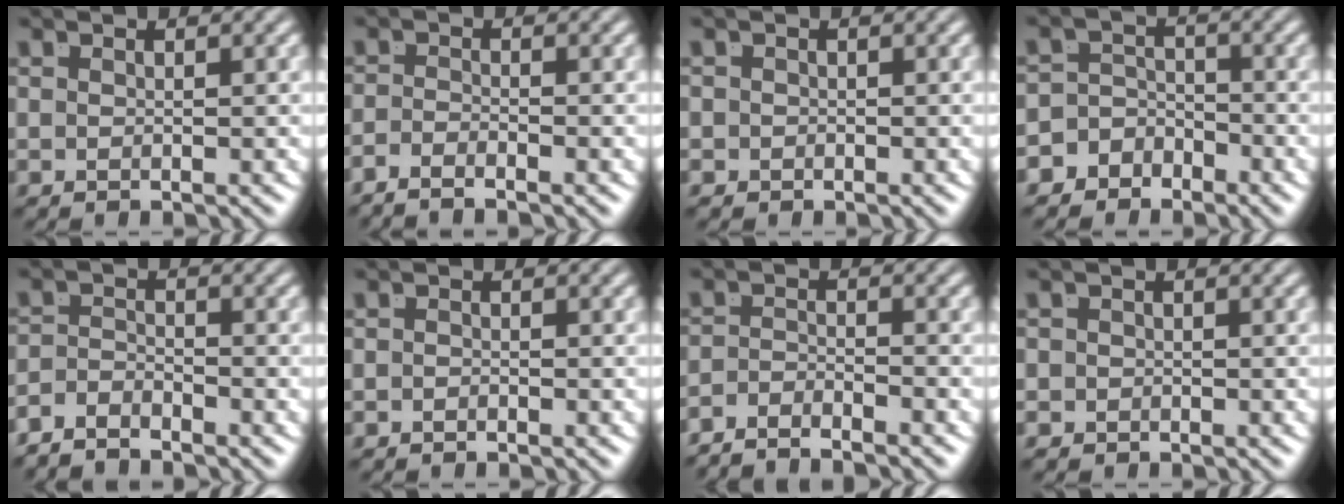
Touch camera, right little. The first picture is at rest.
{"total": 2.3, "force": [-2.2, -0.3, 0.7], "torque": [-0.012, -0.012, -0.035]}
{"total": 1.3, "force": [-0.8, 1.0, -0.1], "torque": [-0.005, -0.012, -0.009]}
{"total": 5.7, "force": [-3.4, 4.3, 1.4], "torque": [-0.028, -0.013, -0.061]}
{"total": 3.0, "force": [-2.7, 1.0, 0.6], "torque": [-0.009, -0.013, -0.047]}
{"total": 0.9, "force": [-0.6, -0.5, -0.2], "torque": [0.004, -0.008, -0.007]}
{"total": 3.7, "force": [-3.6, 0.5, 0.8], "torque": [-0.007, -0.011, -0.061]}
{"total": 1.6, "force": [-1.0, 1.2, -0.1], "torque": [-0.004, -0.013, -0.014]}